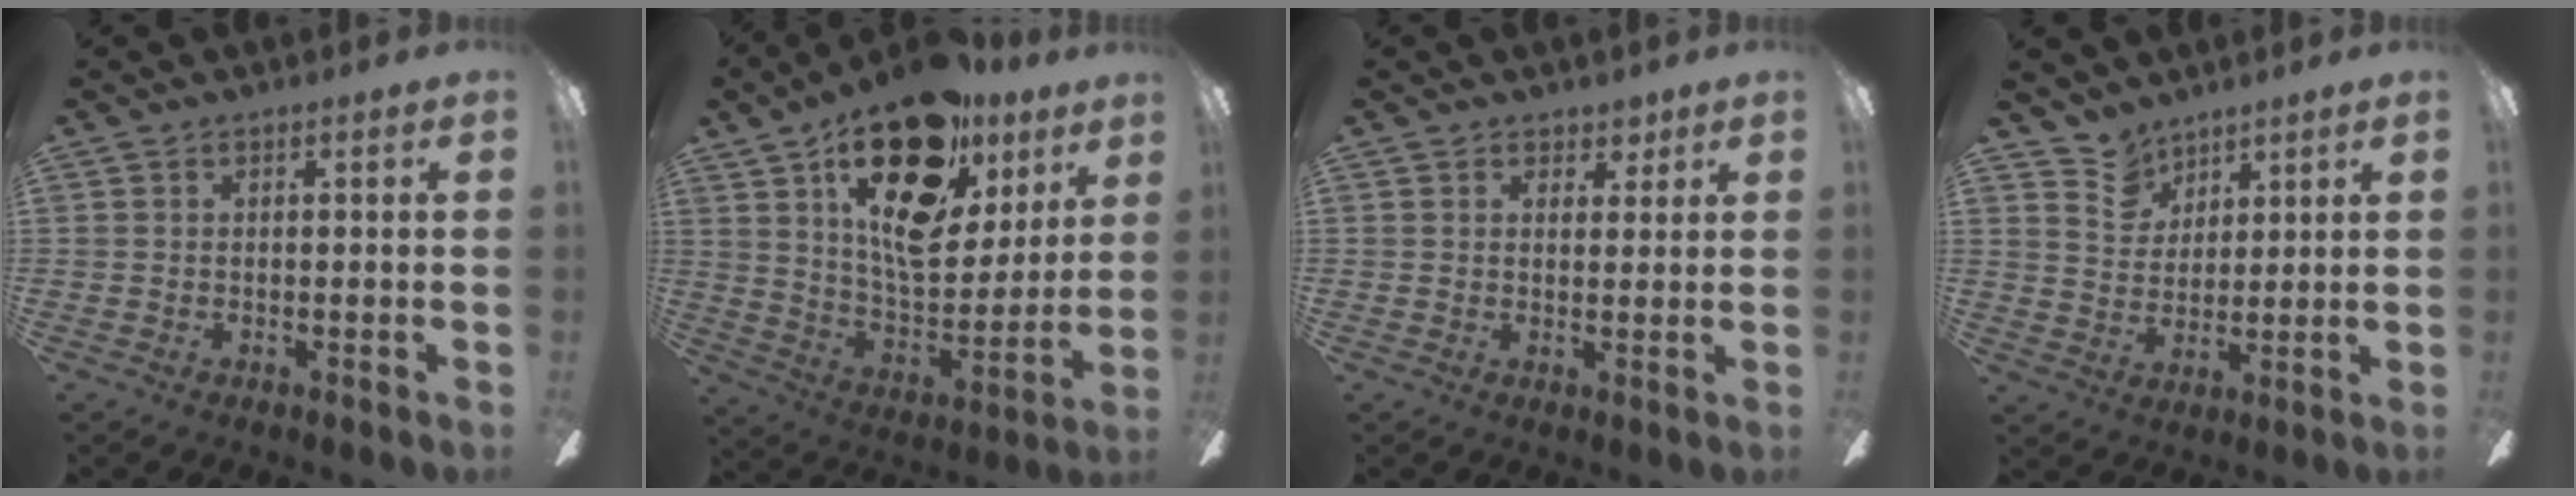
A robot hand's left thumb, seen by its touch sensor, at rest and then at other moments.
{"total": 25.4, "force": [14.1, 12.5, 17.0], "torque": [-0.248, -0.076, 0.248]}
{"total": 3.3, "force": [2.4, 2.1, 0.7], "torque": [0.005, -0.006, 0.039]}
{"total": 7.3, "force": [6.0, 4.0, 0.5], "torque": [-0.023, -0.034, 0.117]}